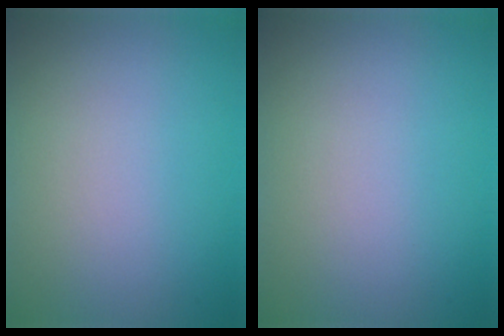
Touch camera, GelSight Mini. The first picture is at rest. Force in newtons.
{"total": 0.0}